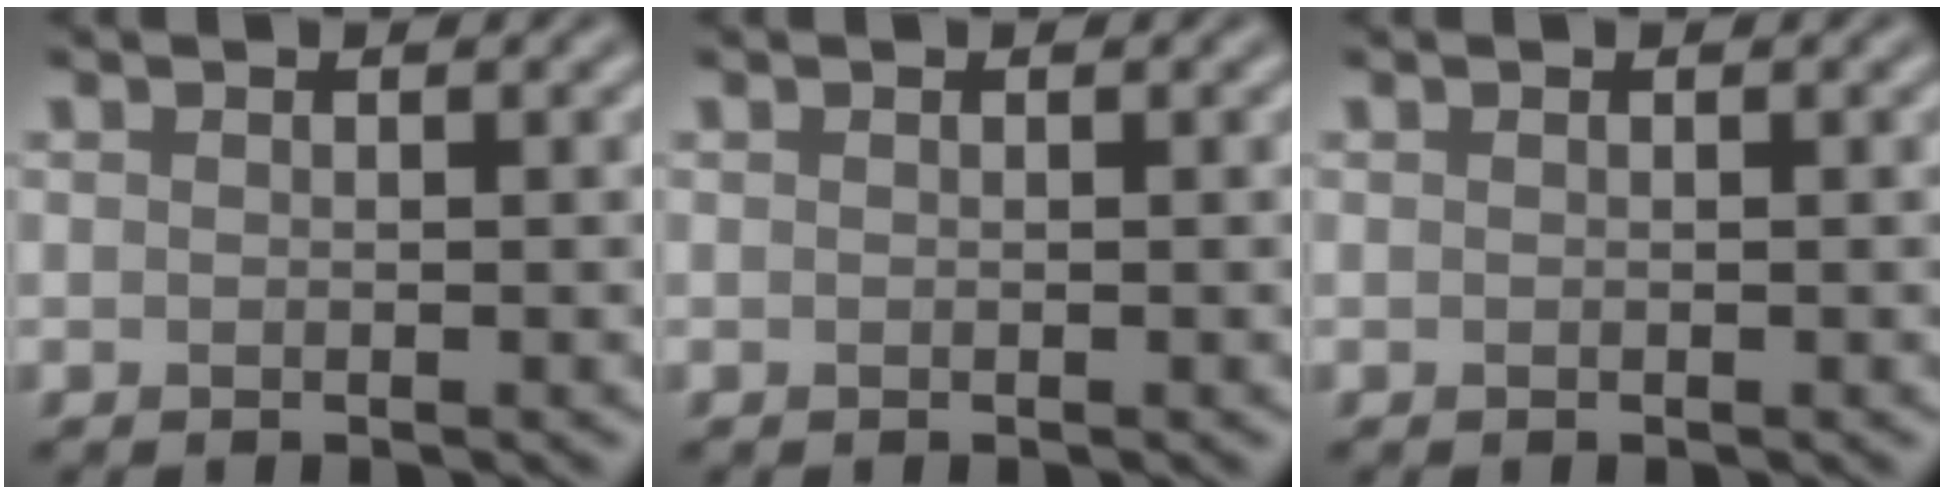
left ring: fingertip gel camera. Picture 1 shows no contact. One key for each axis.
{"total": 0.0}
{"total": 0.0}